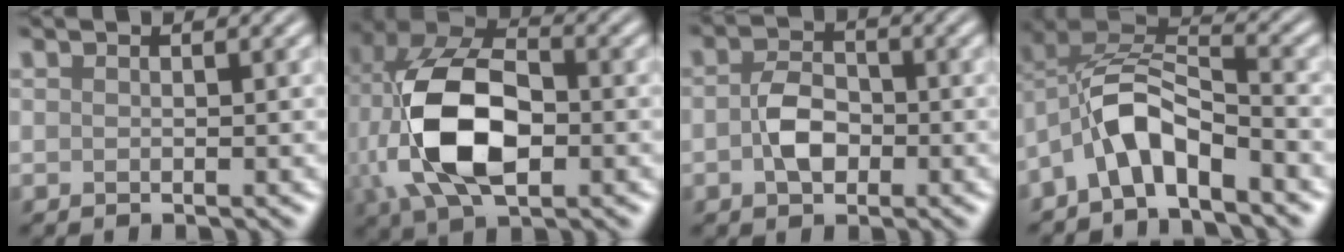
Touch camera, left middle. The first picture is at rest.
{"total": 11.4, "force": [-1.1, 6.7, 9.2], "torque": [-0.200, 0.005, -0.022]}
{"total": 3.3, "force": [-0.6, 2.2, 2.4], "torque": [-0.050, 0.005, -0.013]}
{"total": 5.6, "force": [-3.4, 2.0, 4.0], "torque": [-0.076, 0.014, -0.070]}